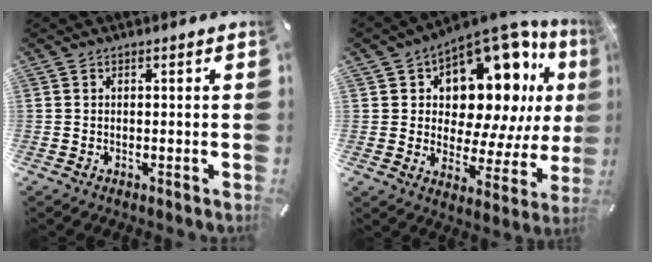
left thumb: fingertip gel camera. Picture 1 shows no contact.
{"total": 17.5, "force": [9.6, 9.6, 10.9], "torque": [-0.146, -0.089, 0.160]}